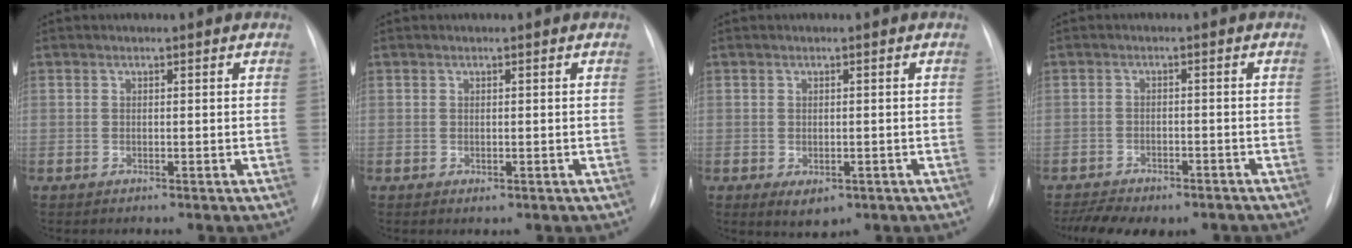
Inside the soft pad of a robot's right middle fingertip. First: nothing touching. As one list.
[{"total": 0.5, "force": [-0.1, 0.4, 0.4], "torque": [-0.007, -0.002, 0.002]}, {"total": 3.4, "force": [-1.5, 2.1, 2.3], "torque": [-0.032, -0.004, -0.007]}, {"total": 11.1, "force": [-8.6, 4.7, 5.1], "torque": [-0.092, 0.007, -0.115]}]